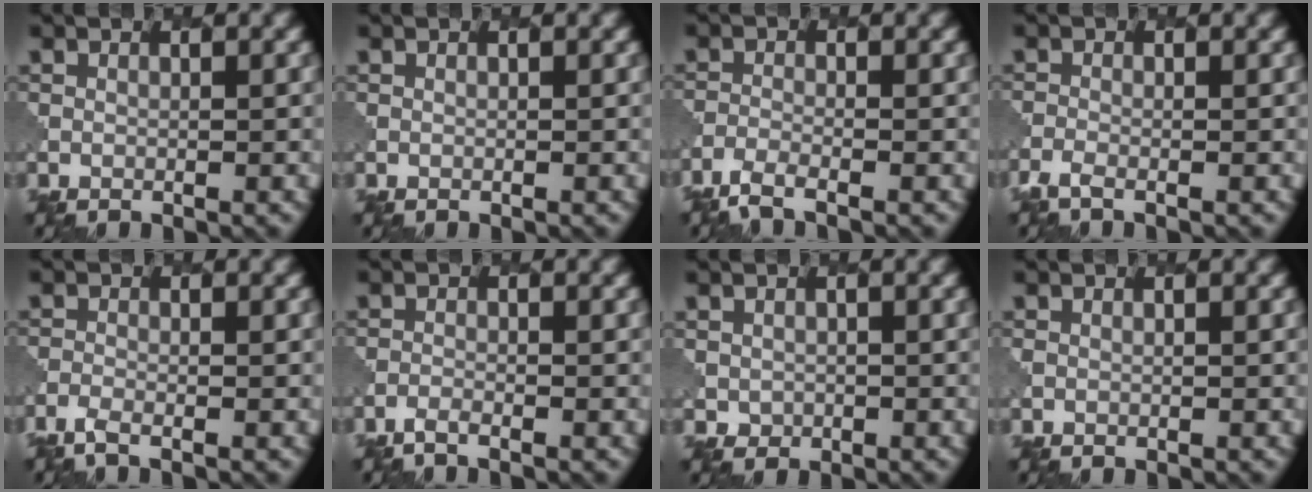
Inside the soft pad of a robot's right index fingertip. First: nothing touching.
{"total": 0.0}
{"total": 2.5, "force": [-2.1, 0.5, 1.2], "torque": [-0.029, -0.009, -0.051]}
{"total": 1.7, "force": [-1.3, 0.4, 0.9], "torque": [-0.020, -0.011, -0.035]}
{"total": 1.8, "force": [-1.5, 0.4, 1.0], "torque": [-0.020, -0.010, -0.038]}
{"total": 1.3, "force": [-1.1, 0.3, 0.5], "torque": [-0.008, -0.005, -0.031]}
{"total": 0.9, "force": [0.3, 0.8, -0.1], "torque": [0.003, -0.006, 0.005]}
{"total": 0.0}